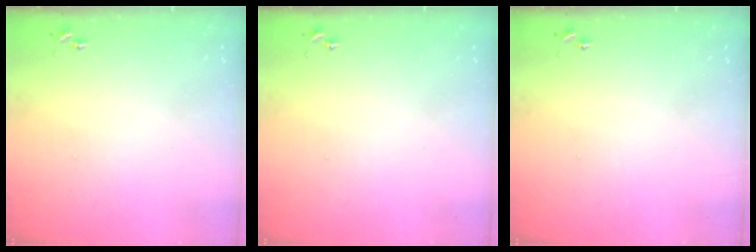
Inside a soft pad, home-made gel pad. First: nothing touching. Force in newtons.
{"total": 0.0}
{"total": 0.0}